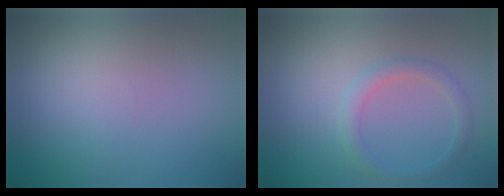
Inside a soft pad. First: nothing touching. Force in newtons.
{"total": 1.9, "press": 1.9, "slide": 0.1}